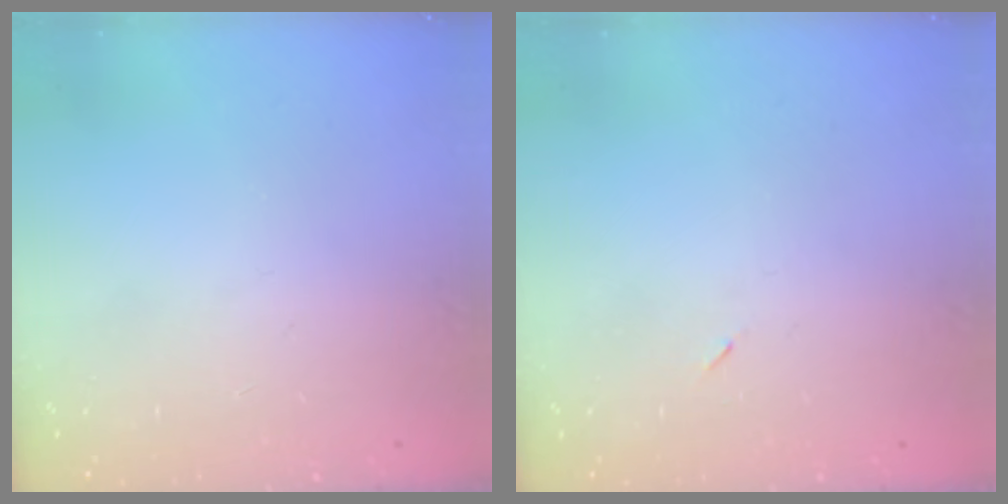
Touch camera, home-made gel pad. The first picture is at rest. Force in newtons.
{"total": 2.6, "press": 2.3, "slide": 1.2}